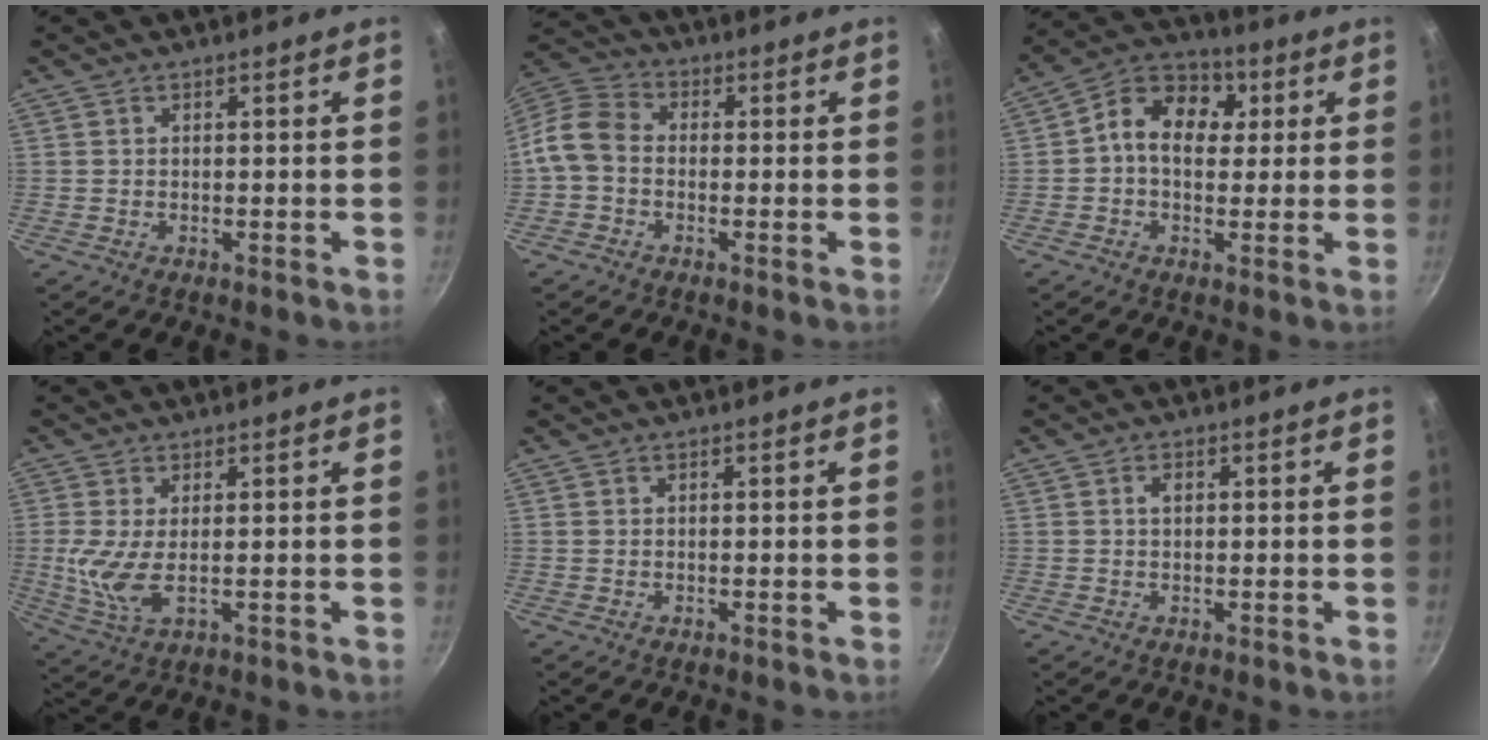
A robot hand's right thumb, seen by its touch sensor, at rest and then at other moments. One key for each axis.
{"total": 8.0, "fx": -1.6, "fy": 6.1, "fz": 5.0, "tx": -0.090, "ty": 0.031, "tz": -0.052}
{"total": 11.1, "fx": 1.9, "fy": 8.4, "fz": 7.1, "tx": -0.079, "ty": 0.016, "tz": 0.010}
{"total": 6.3, "fx": 0.4, "fy": 2.5, "fz": 5.8, "tx": -0.130, "ty": -0.012, "tz": 0.016}
{"total": 0.0}
{"total": 1.6, "fx": 0.4, "fy": 1.0, "fz": 1.2, "tx": -0.018, "ty": 0.003, "tz": 0.007}